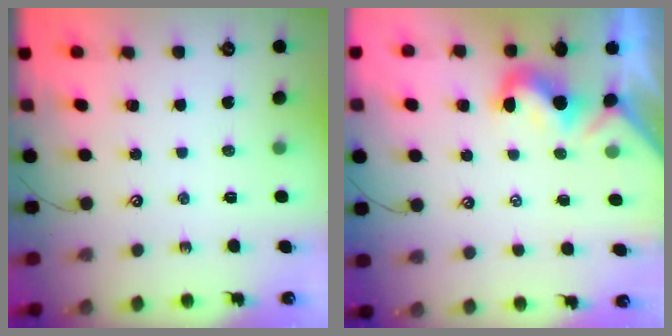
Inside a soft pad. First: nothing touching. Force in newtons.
{"total": 0.6, "press": 0.1, "slide": 0.6}